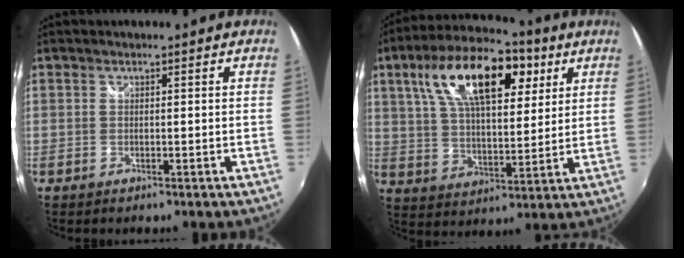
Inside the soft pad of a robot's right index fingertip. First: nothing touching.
{"total": 20.0, "force": [9.0, 8.9, 15.5], "torque": [-0.284, 0.042, 0.148]}